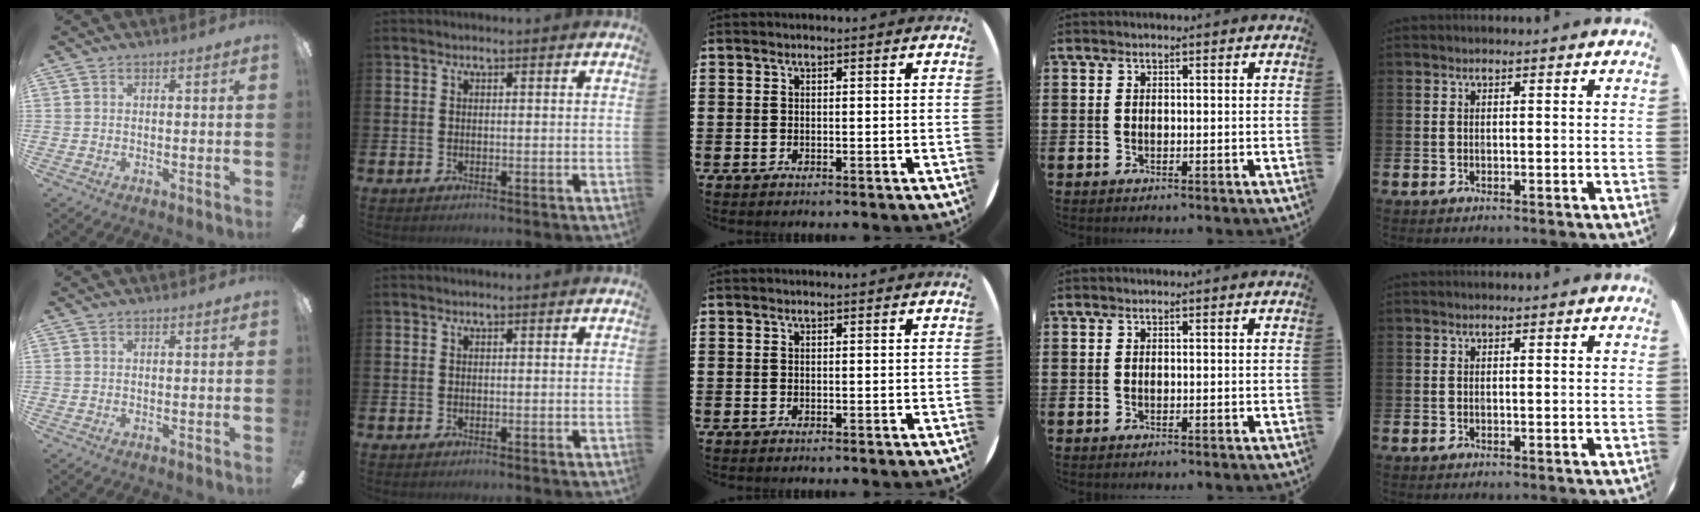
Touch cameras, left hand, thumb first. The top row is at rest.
{}